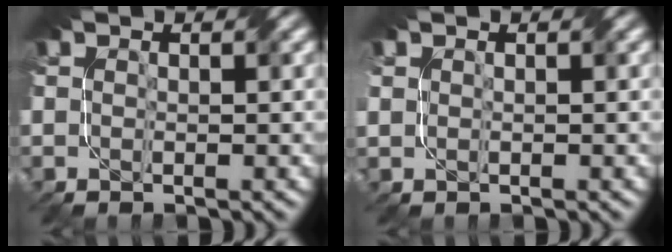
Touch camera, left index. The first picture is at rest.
{"total": 0.7, "force": [0.5, 0.4, -0.4], "torque": [0.009, 0.005, 0.008]}